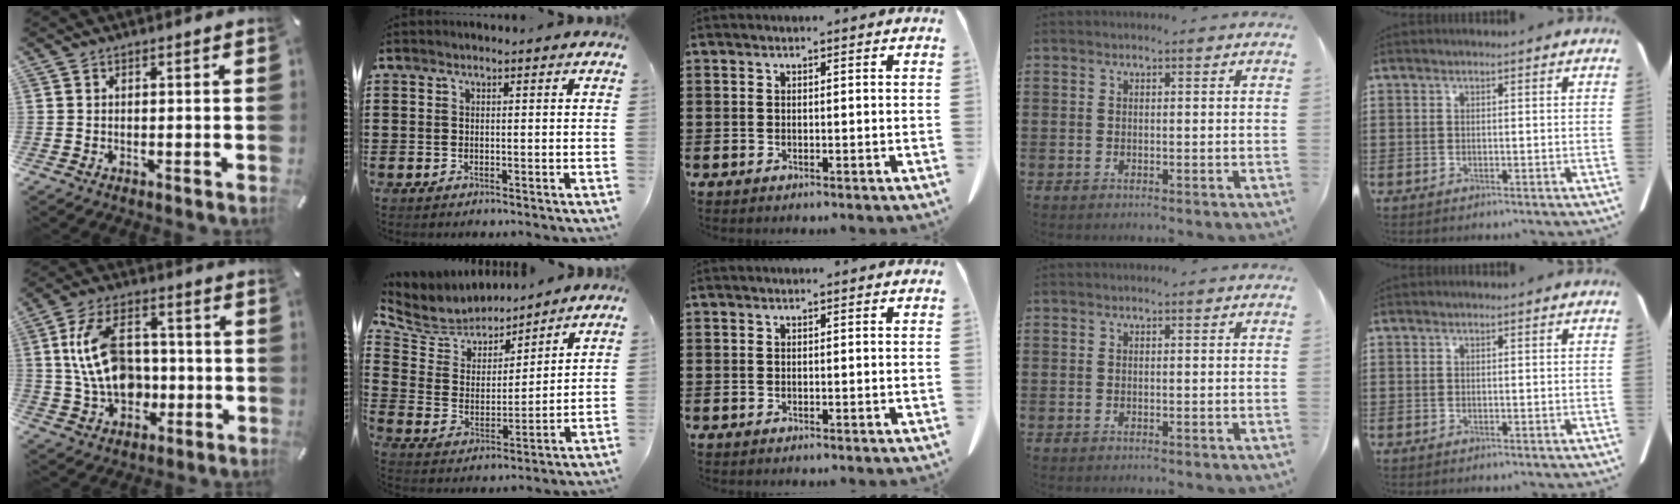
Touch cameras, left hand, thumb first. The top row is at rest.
{"thumb": {"total": 15.7, "force": [0.2, 11.1, 11.1], "torque": [-0.231, 0.011, 0.005]}, "index": {"total": 6.5, "force": [6.1, 2.4, 0.2], "torque": [-0.048, -0.040, 0.106]}}